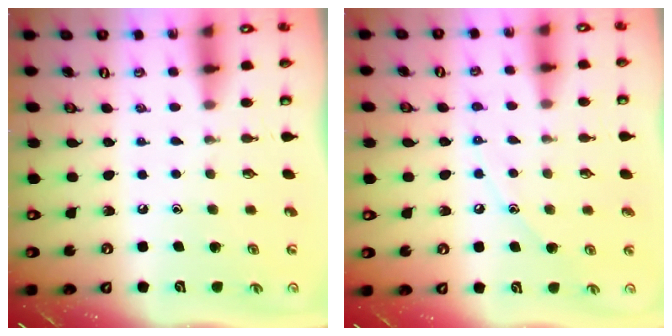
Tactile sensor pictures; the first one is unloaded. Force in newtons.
{"total": 6.7, "press": 6.7, "slide": 0.5}